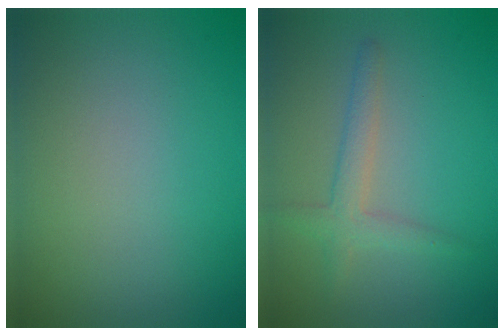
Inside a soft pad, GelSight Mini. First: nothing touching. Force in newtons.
{"total": 1.7, "press": 1.7, "slide": 0.2}